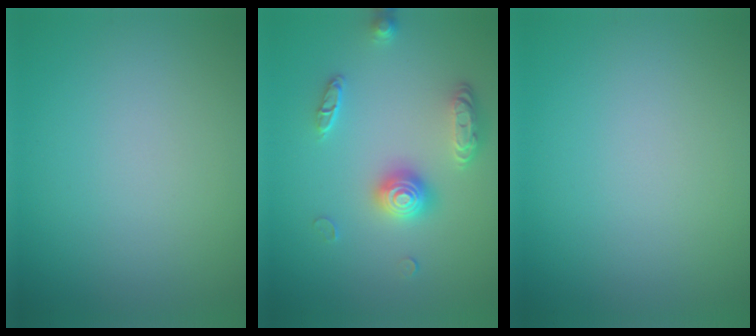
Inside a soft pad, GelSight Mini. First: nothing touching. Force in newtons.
{"total": 3.3, "press": 2.9, "slide": 1.6}
{"total": 0.0}